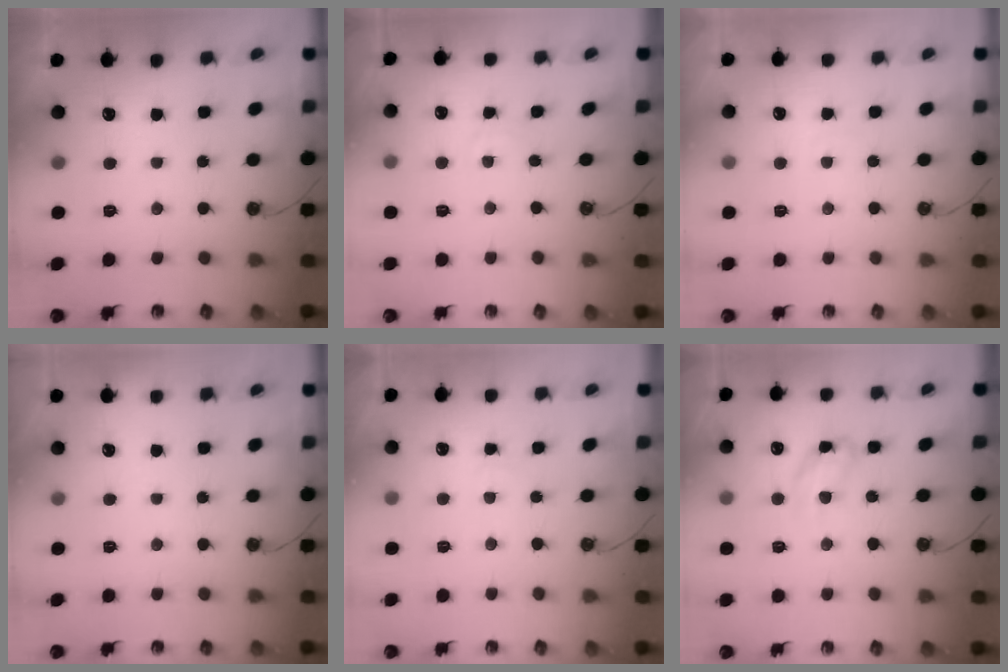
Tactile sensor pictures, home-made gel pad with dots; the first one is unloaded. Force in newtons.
{"total": 1.0, "press": 1.0, "slide": 0.2}
{"total": 2.7, "press": 2.6, "slide": 0.4}
{"total": 0.0}
{"total": 1.6, "press": 1.6, "slide": 0.3}
{"total": 11.7, "press": 11.7, "slide": 0.8}